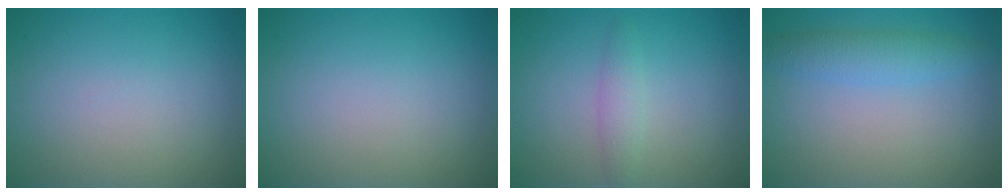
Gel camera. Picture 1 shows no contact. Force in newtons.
{"total": 0.0}
{"total": 1.8, "press": 1.8, "slide": 0.1}
{"total": 2.8, "press": 2.8, "slide": 0.0}